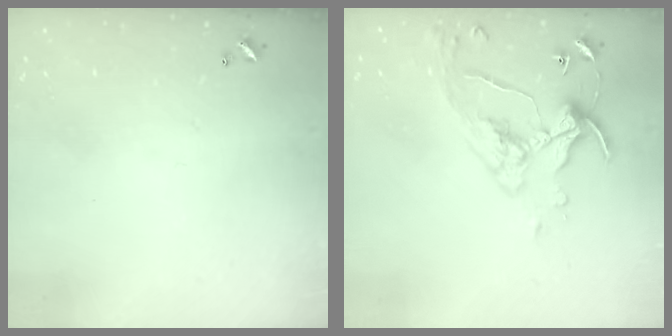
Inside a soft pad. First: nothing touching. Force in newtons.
{"total": 6.8, "press": 6.7, "slide": 0.8}